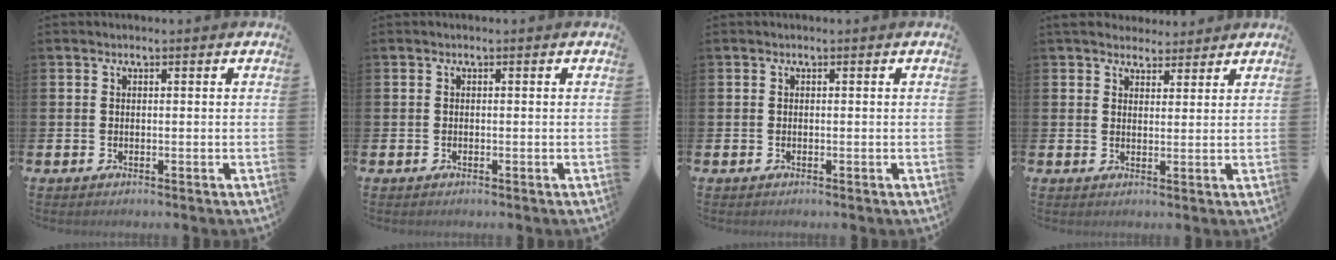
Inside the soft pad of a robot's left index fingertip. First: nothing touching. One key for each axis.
{"total": 0.0}
{"total": 0.0}
{"total": 4.8, "fx": 4.4, "fy": 1.9, "fz": 0.5, "tx": -0.019, "ty": -0.016, "tz": 0.081}